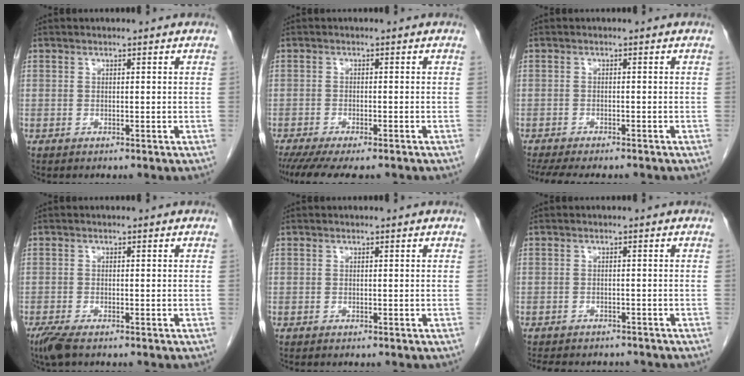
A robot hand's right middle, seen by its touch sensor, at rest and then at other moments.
{"total": 10.5, "force": [-8.6, 2.3, 5.5], "torque": [-0.083, -0.014, -0.126]}
{"total": 10.8, "force": [-9.3, 2.6, 4.9], "torque": [-0.080, -0.011, -0.128]}
{"total": 3.0, "force": [-2.2, 0.6, 2.0], "torque": [-0.046, -0.010, -0.042]}
{"total": 0.0}
{"total": 9.1, "force": [-7.9, 3.2, 2.9], "torque": [-0.052, 0.001, -0.098]}